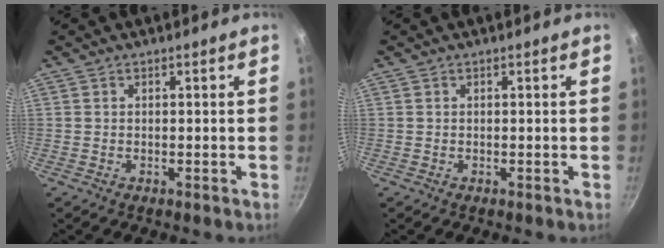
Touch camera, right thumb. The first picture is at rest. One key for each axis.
{"total": 0.0}